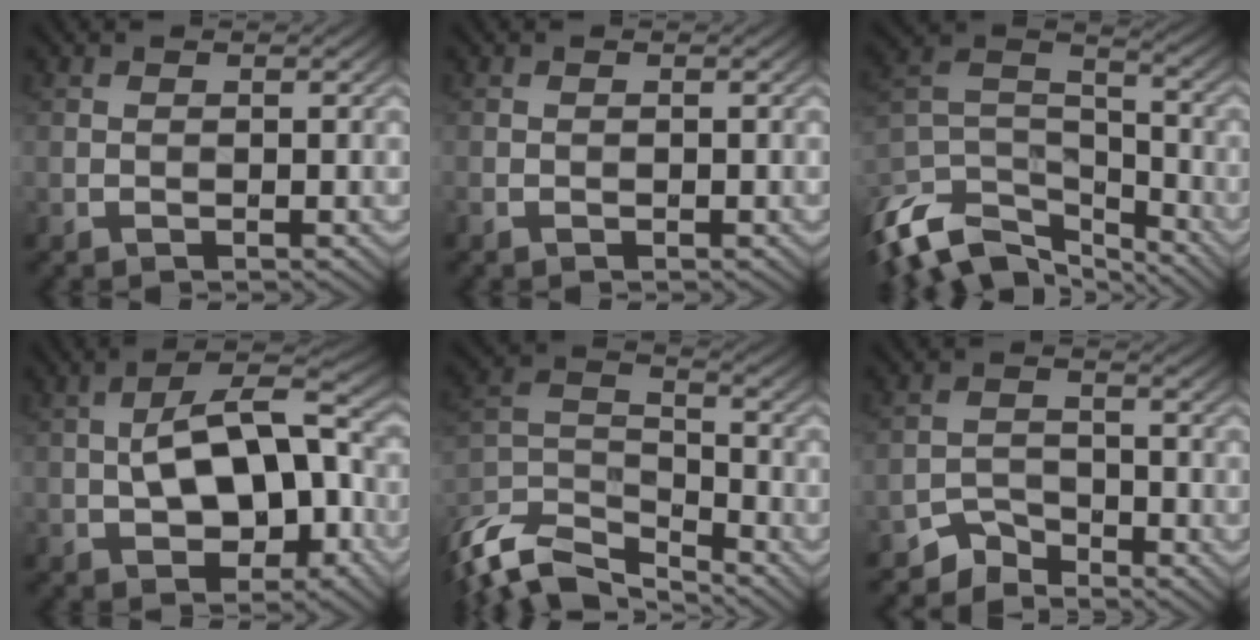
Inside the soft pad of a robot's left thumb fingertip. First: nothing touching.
{"total": 0.6, "force": [-0.5, 0.3, 0.3], "torque": [-0.009, -0.002, -0.008]}
{"total": 15.2, "force": [-11.5, 6.6, 7.4], "torque": [-0.207, -0.011, -0.196]}
{"total": 11.5, "force": [-1.3, 6.1, 9.7], "torque": [-0.163, 0.012, -0.023]}
{"total": 12.9, "force": [-10.3, 4.8, 6.2], "torque": [-0.163, -0.018, -0.186]}
{"total": 3.3, "force": [-3.0, 1.2, 0.5], "torque": [-0.004, 0.006, -0.067]}